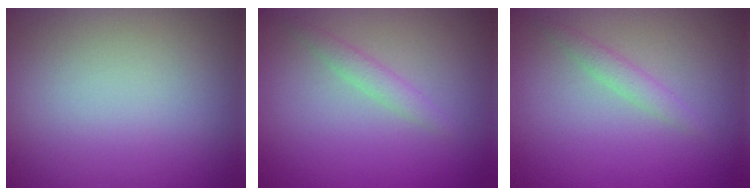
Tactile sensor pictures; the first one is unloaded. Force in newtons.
{"total": 2.0, "press": 2.0, "slide": 0.2}
{"total": 2.0, "press": 2.0, "slide": 0.2}